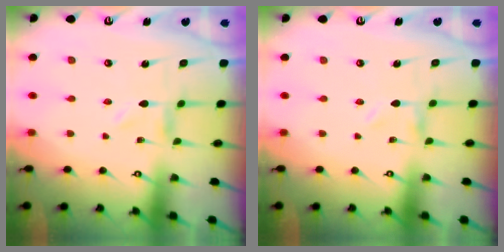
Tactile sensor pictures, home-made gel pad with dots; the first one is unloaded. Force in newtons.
{"total": 0.0}